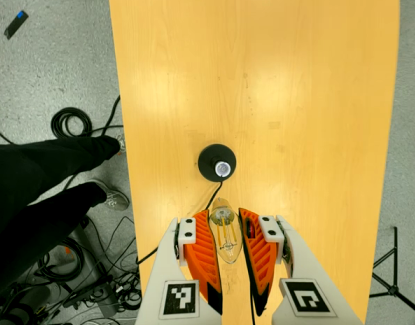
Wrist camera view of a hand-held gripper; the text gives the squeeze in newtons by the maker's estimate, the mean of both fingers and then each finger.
{"total": 22.1, "left": 25.4, "right": 18.8}